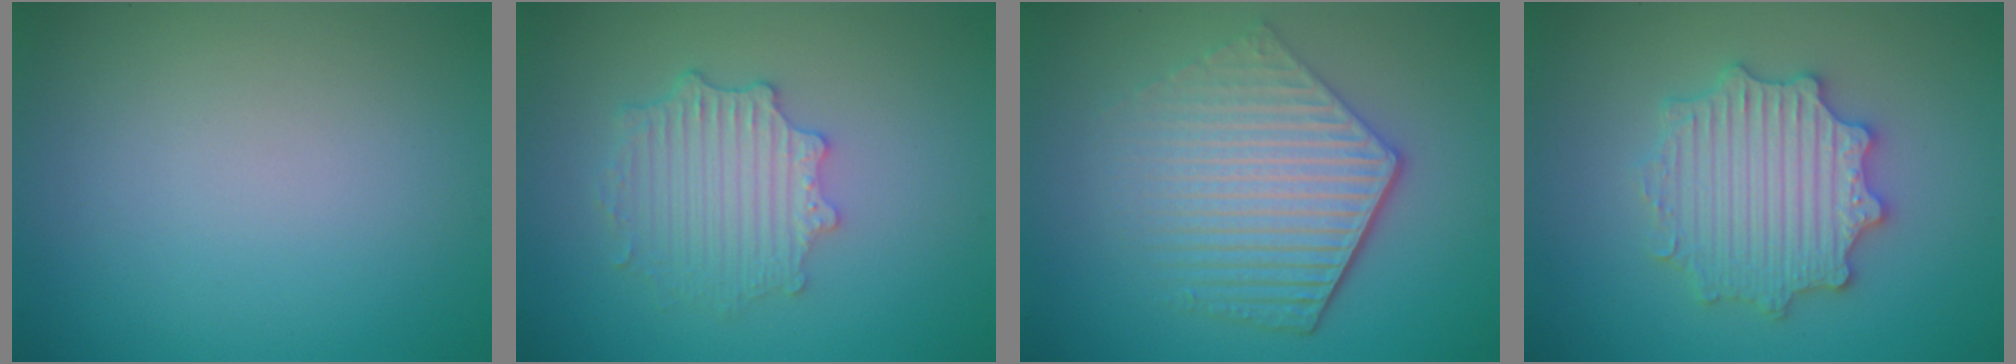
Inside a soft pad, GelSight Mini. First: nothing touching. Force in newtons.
{"total": 3.9, "press": 3.1, "slide": 2.3}
{"total": 6.0, "press": 4.4, "slide": 4.1}
{"total": 5.5, "press": 5.4, "slide": 1.0}